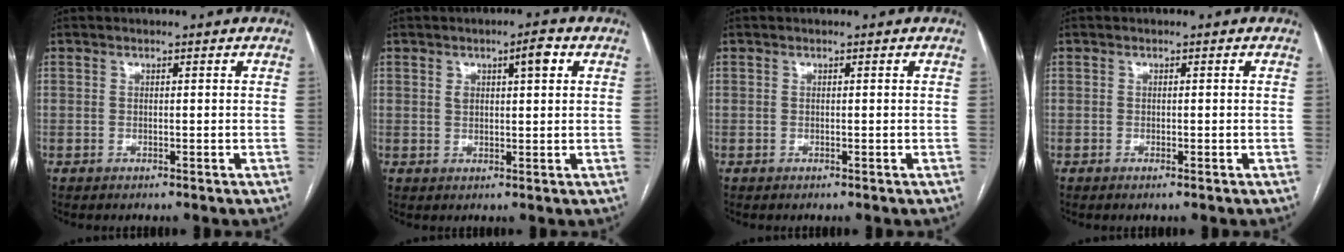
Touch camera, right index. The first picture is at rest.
{"total": 4.1, "force": [1.8, 1.3, 3.5], "torque": [-0.061, 0.012, 0.031]}
{"total": 0.0}
{"total": 0.6, "force": [-0.5, 0.0, 0.4], "torque": [-0.007, -0.001, -0.006]}